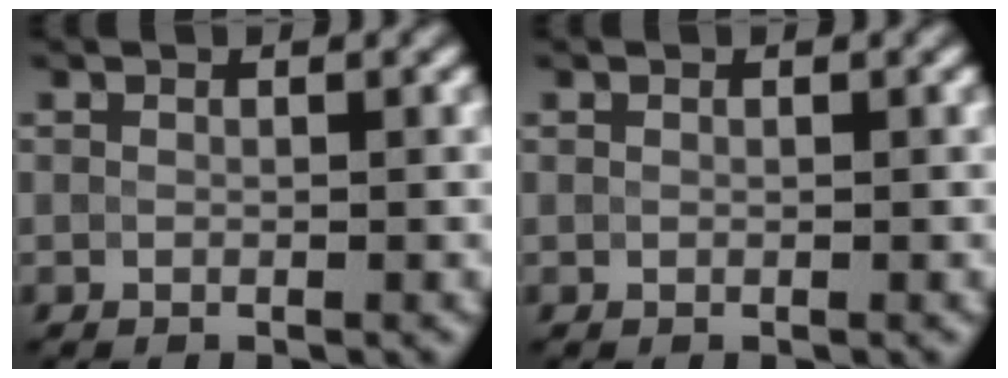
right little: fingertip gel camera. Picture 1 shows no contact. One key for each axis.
{"total": 0.0}